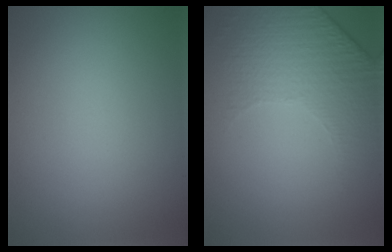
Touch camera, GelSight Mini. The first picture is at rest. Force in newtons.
{"total": 4.7, "press": 3.2, "slide": 3.4}